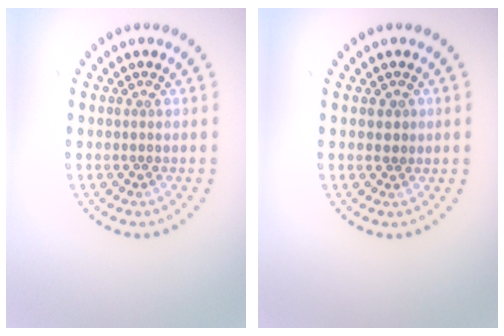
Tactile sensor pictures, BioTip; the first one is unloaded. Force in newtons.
{"total": 0.9, "press": 0.9, "slide": 0.2}